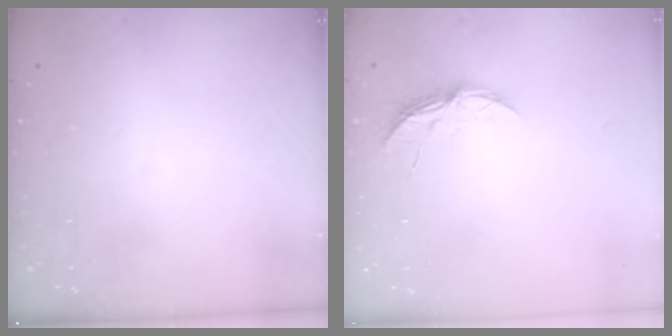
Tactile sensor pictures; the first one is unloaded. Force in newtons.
{"total": 5.3, "press": 5.3, "slide": 0.5}